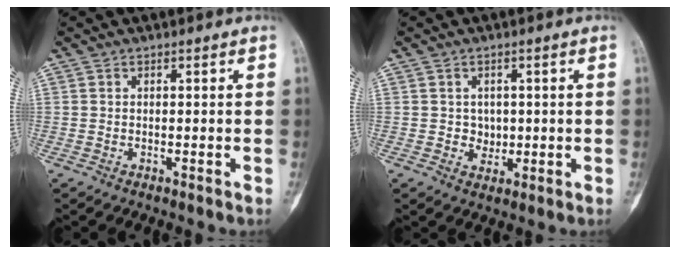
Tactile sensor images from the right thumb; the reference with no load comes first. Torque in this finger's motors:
{"motor_torque": [1.38, 1.42, 0.51, -0.45, 0.00]}